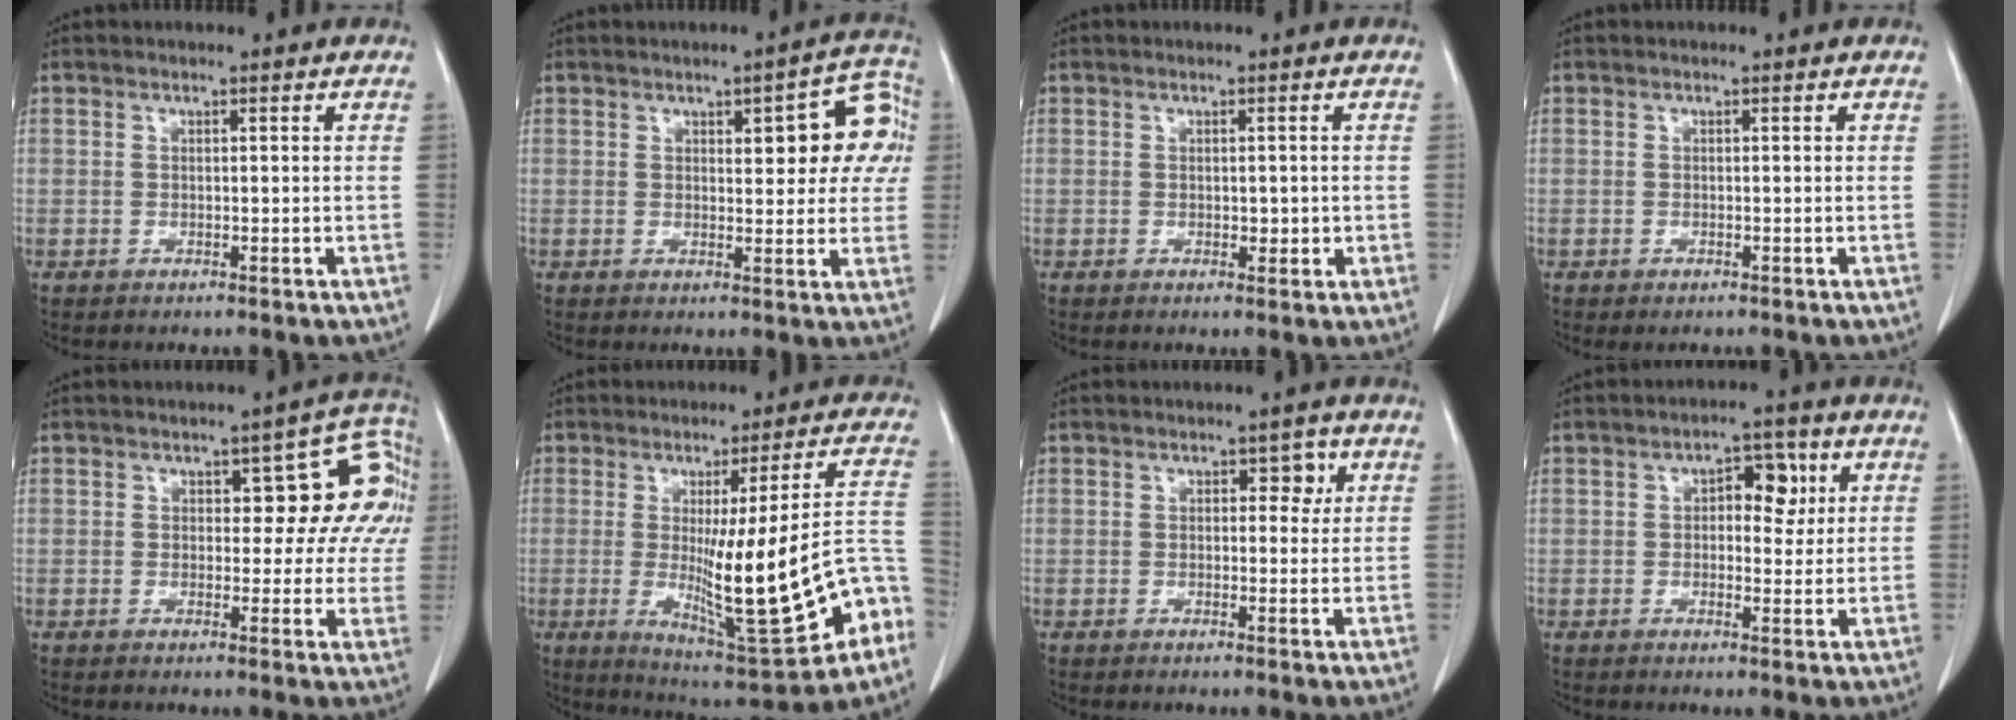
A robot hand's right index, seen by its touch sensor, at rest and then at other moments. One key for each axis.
{"total": 9.6, "fx": 2.7, "fy": 3.5, "fz": 8.5, "tx": -0.085, "ty": 0.027, "tz": 0.031}
{"total": 1.8, "fx": -0.1, "fy": 1.2, "fz": 1.3, "tx": -0.013, "ty": 0.002, "tz": 0.003}
{"total": 0.0}
{"total": 10.2, "fx": 2.5, "fy": 5.3, "fz": 8.3, "tx": -0.072, "ty": 0.036, "tz": 0.030}
{"total": 20.7, "fx": -5.1, "fy": 2.4, "fz": 20.0, "tx": -0.253, "ty": -0.001, "tz": -0.053}
{"total": 2.8, "fx": 1.0, "fy": 1.7, "fz": 1.9, "tx": -0.016, "ty": 0.009, "tz": 0.014}
{"total": 5.5, "fx": 1.5, "fy": 3.1, "fz": 4.3, "tx": -0.054, "ty": 0.016, "tz": 0.022}